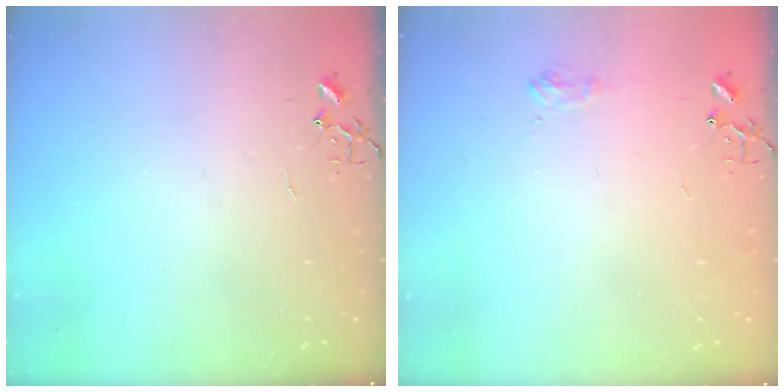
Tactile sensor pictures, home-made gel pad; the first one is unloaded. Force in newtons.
{"total": 7.1, "press": 7.1, "slide": 0.8}